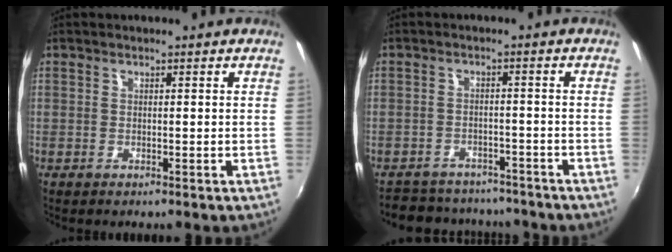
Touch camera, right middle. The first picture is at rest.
{"total": 11.7, "force": [-10.4, 4.4, 2.9], "torque": [-0.075, 0.011, -0.141]}